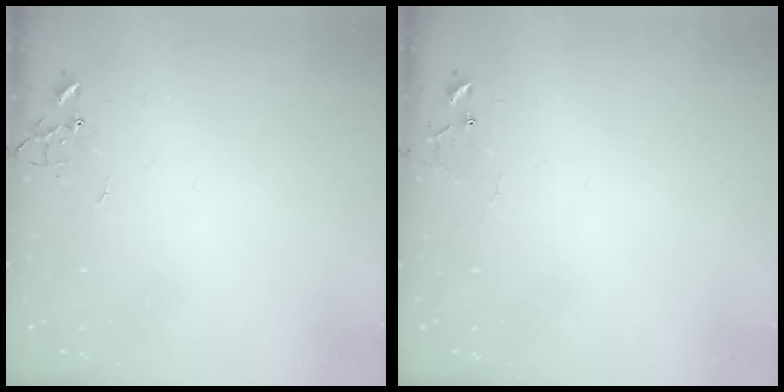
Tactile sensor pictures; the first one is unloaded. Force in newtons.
{"total": 6.6, "press": 6.6, "slide": 0.5}